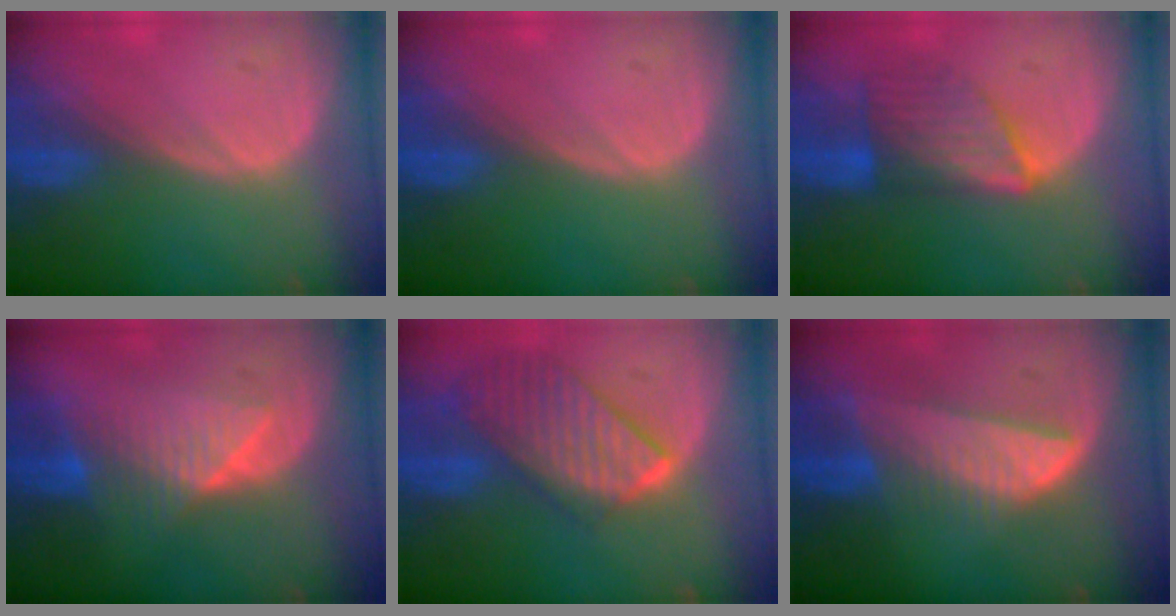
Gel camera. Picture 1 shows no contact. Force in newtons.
{"total": 0.0}
{"total": 6.6, "press": 6.5, "slide": 1.0}
{"total": 7.1, "press": 7.0, "slide": 1.1}
{"total": 9.7, "press": 8.4, "slide": 4.9}
{"total": 7.7, "press": 6.9, "slide": 3.5}